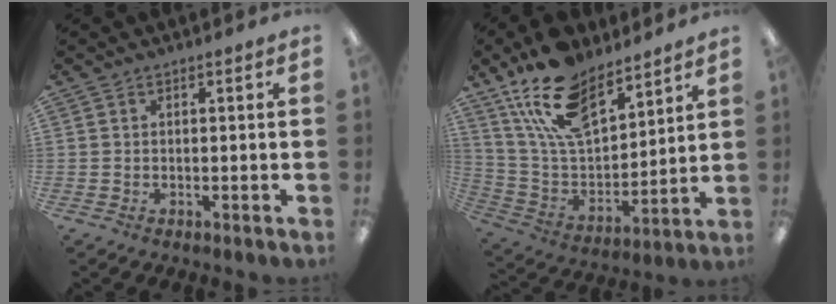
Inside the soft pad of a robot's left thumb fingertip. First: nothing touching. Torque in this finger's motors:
{"motor_torque": [0.48, 0.40, 1.22, -1.55, 0.17]}